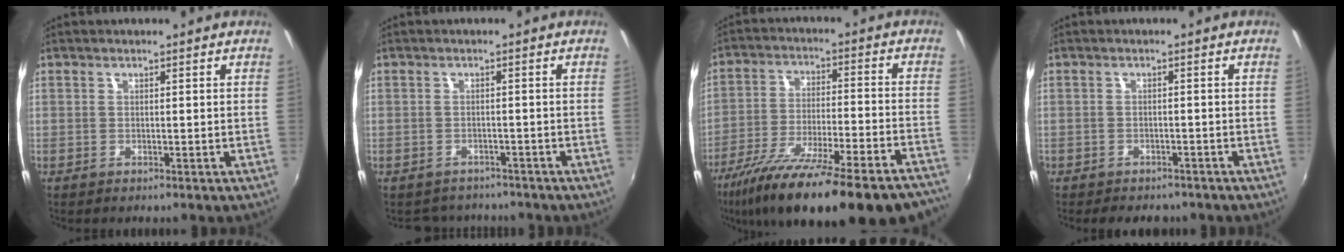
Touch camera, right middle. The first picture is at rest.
{"total": 5.4, "force": [-4.8, 2.2, 0.8], "torque": [-0.024, -0.006, -0.068]}
{"total": 29.9, "force": [-24.2, 4.9, 16.8], "torque": [-0.286, -0.079, -0.353]}
{"total": 5.1, "force": [-4.2, 2.4, 1.6], "torque": [-0.041, -0.006, -0.059]}